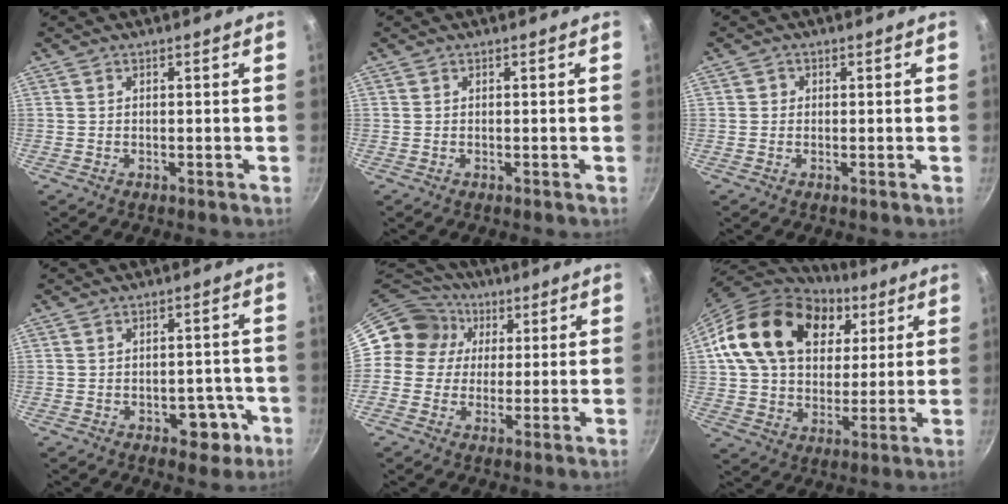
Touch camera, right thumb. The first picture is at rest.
{"total": 0.0}
{"total": 1.1, "force": [0.0, 1.1, 0.2], "torque": [0.002, 0.002, -0.002]}
{"total": 6.0, "force": [-2.4, 4.0, 3.7], "torque": [-0.016, 0.022, -0.022]}
{"total": 12.0, "force": [3.0, 11.0, 3.8], "torque": [-0.037, 0.015, 0.031]}
{"total": 23.9, "force": [8.2, 17.0, 14.6], "torque": [-0.236, 0.002, 0.136]}